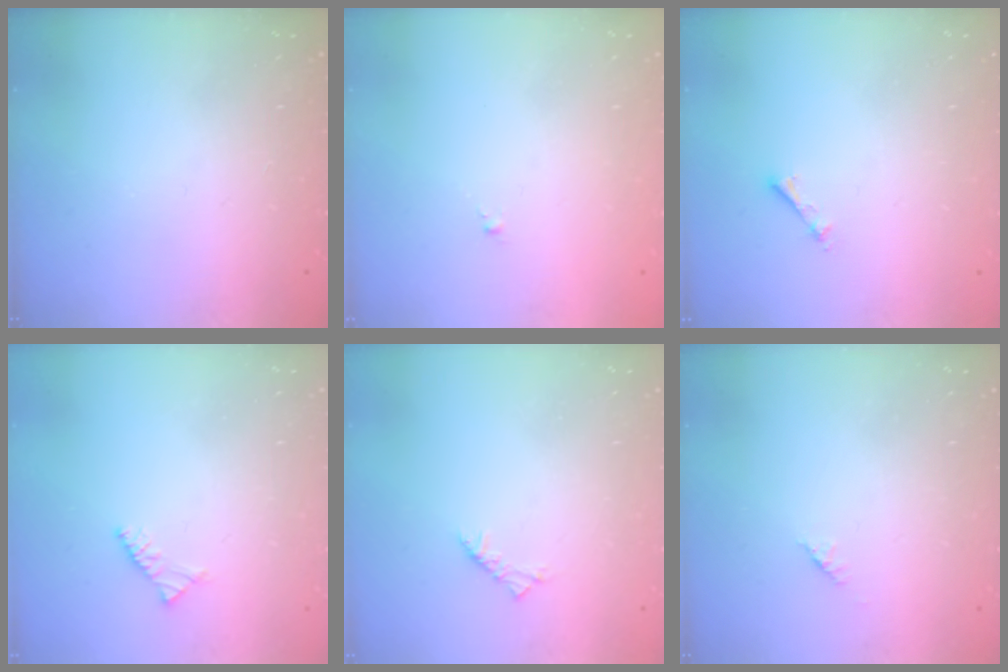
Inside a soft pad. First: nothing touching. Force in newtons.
{"total": 0.0}
{"total": 2.7, "press": 2.7, "slide": 0.4}
{"total": 3.0, "press": 2.9, "slide": 0.8}
{"total": 2.5, "press": 2.4, "slide": 0.7}
{"total": 1.4, "press": 1.3, "slide": 0.5}